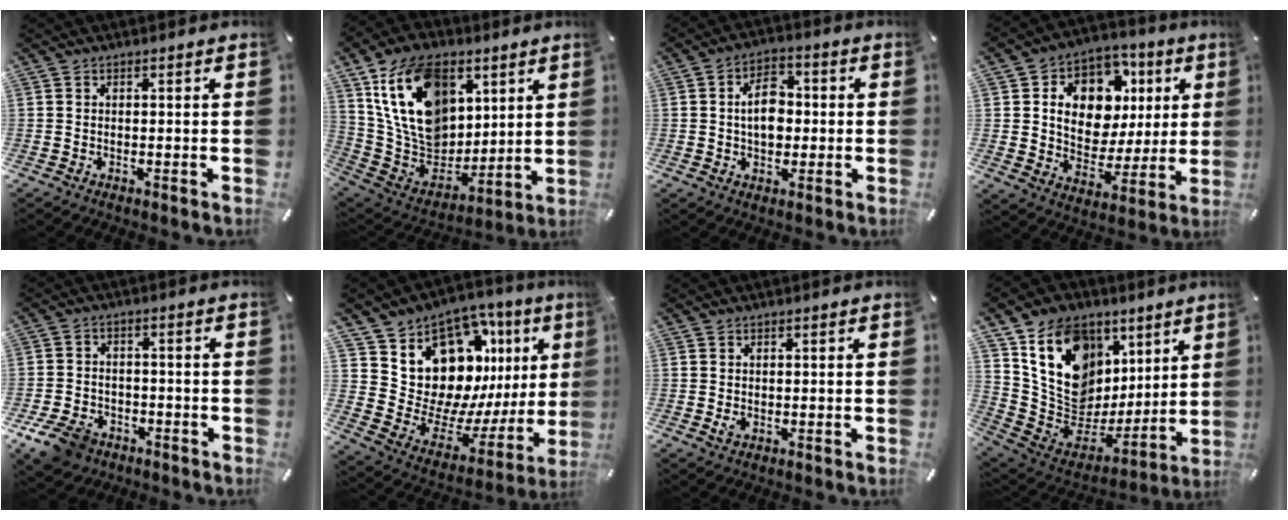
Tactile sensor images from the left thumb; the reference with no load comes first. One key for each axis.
{"total": 20.7, "fx": 8.4, "fy": 15.0, "fz": 11.5, "tx": -0.221, "ty": -0.030, "tz": 0.160}
{"total": 8.5, "fx": 0.2, "fy": 6.0, "fz": 6.0, "tx": -0.107, "ty": 0.003, "tz": -0.003}
{"total": 13.5, "fx": 4.1, "fy": 10.9, "fz": 6.8, "tx": -0.108, "ty": -0.022, "tz": 0.083}
{"total": 8.3, "fx": -4.9, "fy": 5.7, "fz": 3.5, "tx": -0.084, "ty": 0.027, "tz": -0.093}
{"total": 16.1, "fx": 9.0, "fy": 11.8, "fz": 6.3, "tx": -0.070, "ty": -0.105, "tz": 0.182}
{"total": 1.1, "fx": 0.0, "fy": 0.9, "fz": 0.7, "tx": -0.013, "ty": 0.002, "tz": -0.001}
{"total": 18.3, "fx": 7.8, "fy": 14.3, "fz": 8.2, "tx": -0.127, "ty": -0.054, "tz": 0.158}